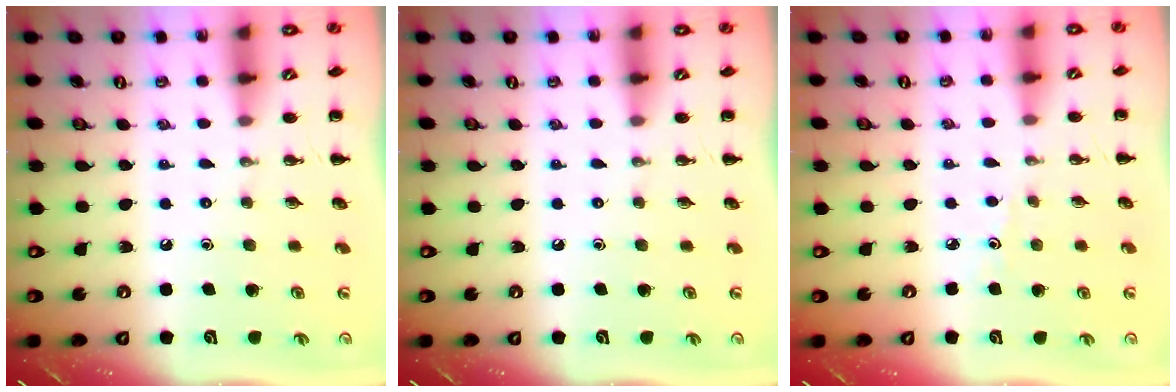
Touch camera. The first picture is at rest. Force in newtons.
{"total": 0.0}
{"total": 2.5, "press": 2.4, "slide": 0.8}